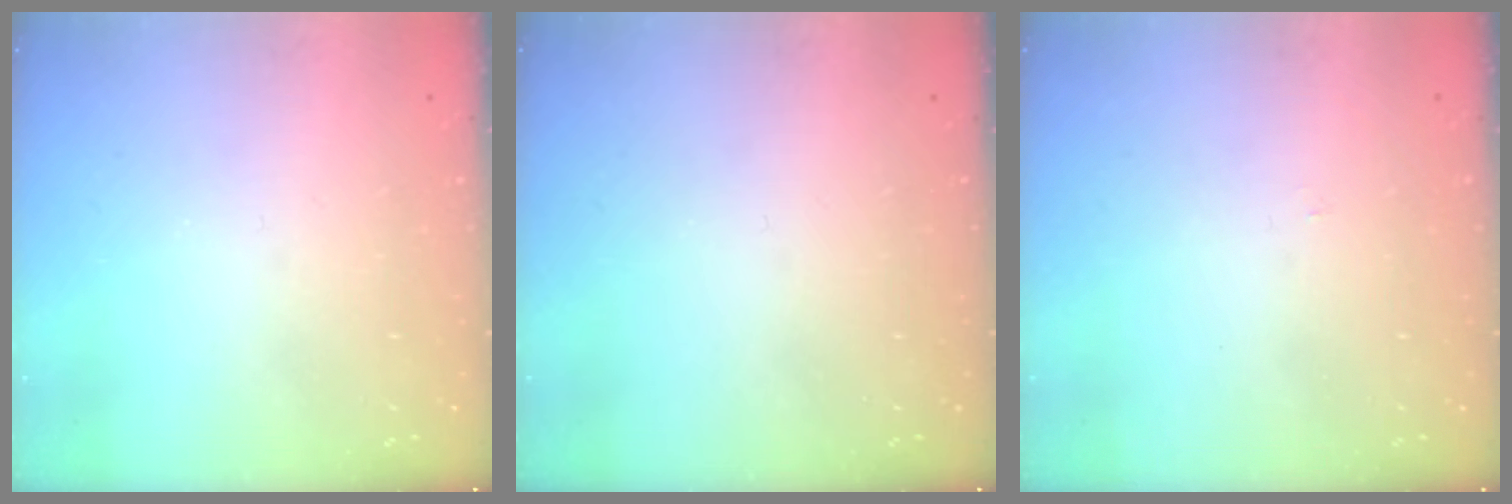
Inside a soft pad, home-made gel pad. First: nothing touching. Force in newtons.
{"total": 0.0}
{"total": 2.2, "press": 2.2, "slide": 0.3}